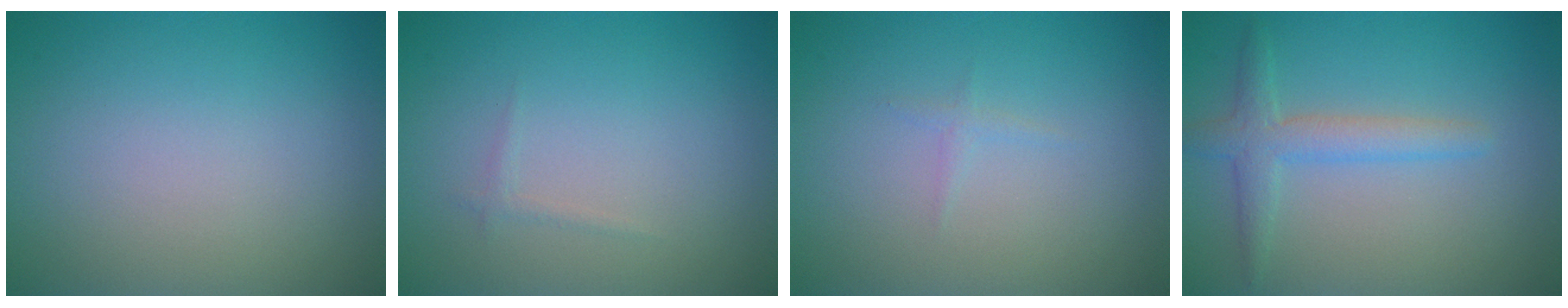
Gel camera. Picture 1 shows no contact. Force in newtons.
{"total": 0.6, "press": 0.6, "slide": 0.0}
{"total": 1.0, "press": 0.9, "slide": 0.2}
{"total": 2.8, "press": 2.8, "slide": 0.2}